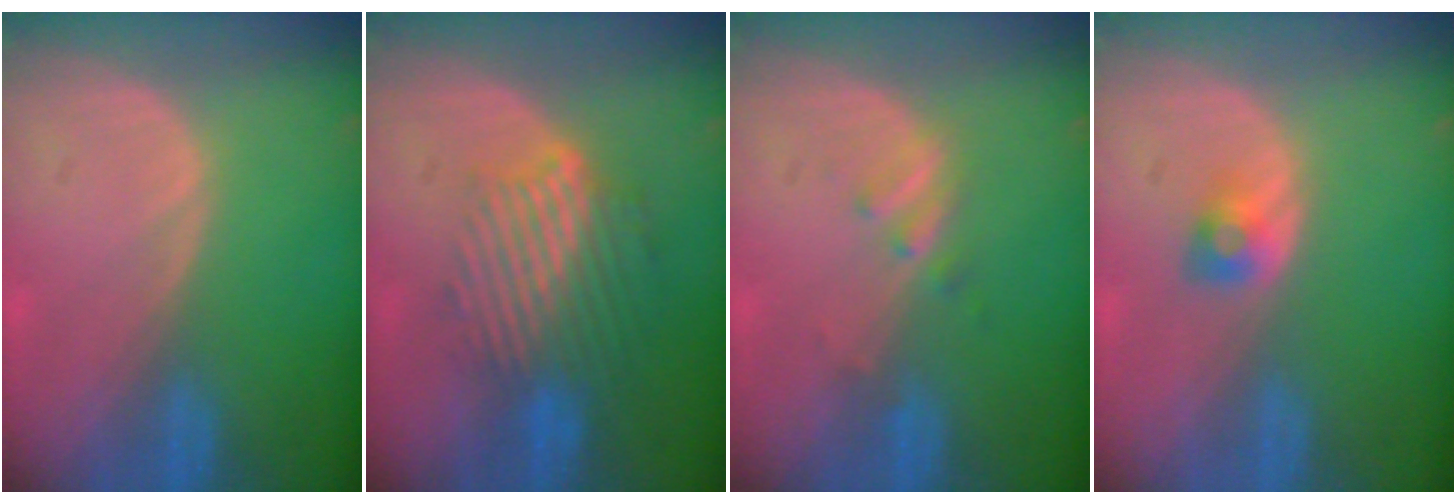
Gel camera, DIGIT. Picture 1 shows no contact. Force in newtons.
{"total": 9.7, "press": 8.1, "slide": 5.3}
{"total": 1.9, "press": 1.9, "slide": 0.3}
{"total": 2.3, "press": 2.2, "slide": 0.5}